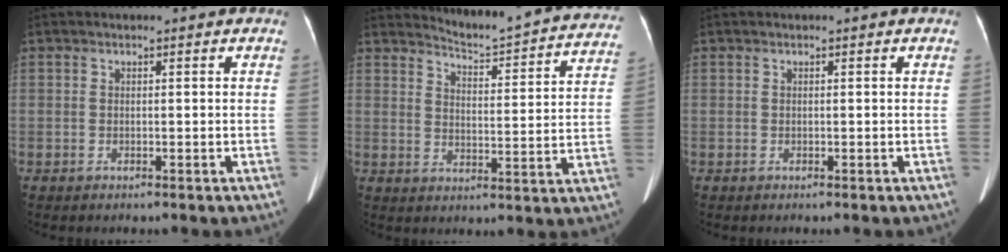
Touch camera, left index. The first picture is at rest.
{"total": 18.8, "force": [18.1, 1.2, 4.8], "torque": [-0.067, -0.078, 0.212]}
{"total": 0.0}